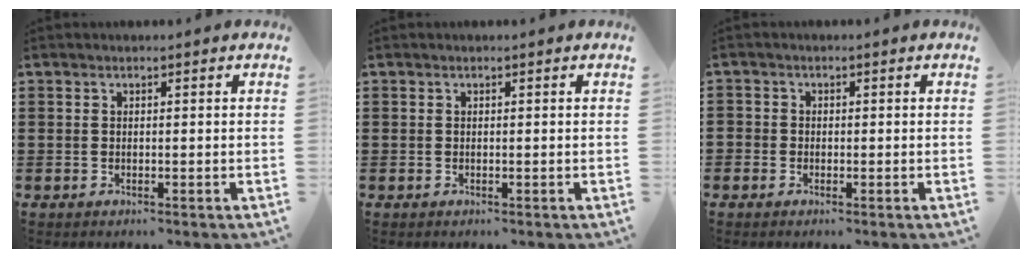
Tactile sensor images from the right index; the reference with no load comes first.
{"total": 0.0}
{"total": 0.9, "force": [-0.5, 0.7, 0.0], "torque": [-0.003, 0.003, -0.011]}